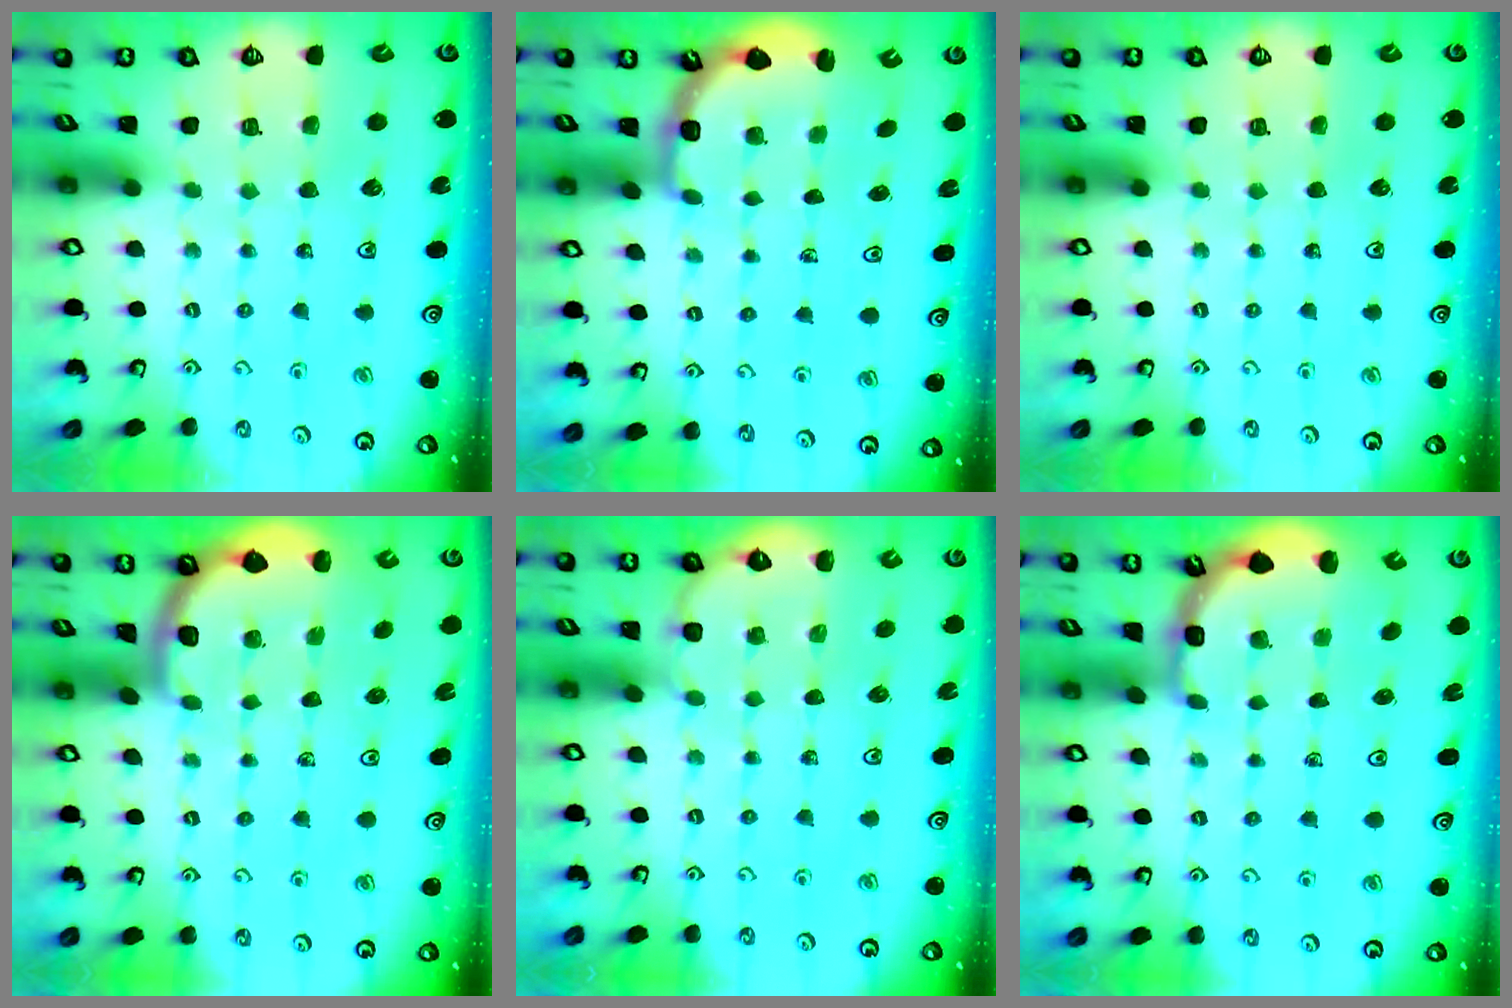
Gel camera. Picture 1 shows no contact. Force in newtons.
{"total": 3.2, "press": 2.3, "slide": 2.2}
{"total": 0.0}
{"total": 1.3, "press": 1.3, "slide": 0.1}
{"total": 3.0, "press": 2.6, "slide": 1.5}
{"total": 2.1, "press": 1.9, "slide": 0.9}